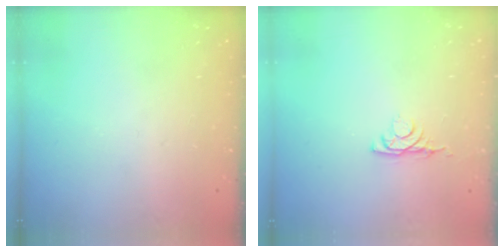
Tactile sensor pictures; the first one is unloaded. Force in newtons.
{"total": 3.4, "press": 3.3, "slide": 0.6}